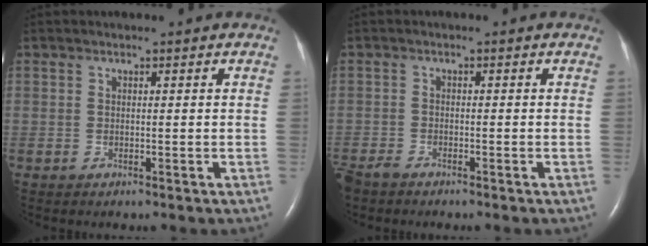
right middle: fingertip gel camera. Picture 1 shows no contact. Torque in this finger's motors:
{"motor_torque": [0.34, -0.45, 0.00, 0.02]}